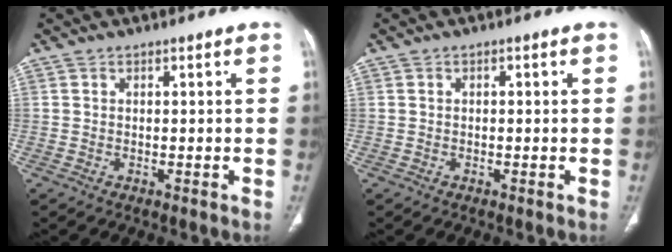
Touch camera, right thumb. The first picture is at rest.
{"total": 0.5, "force": [0.1, 0.3, 0.4], "torque": [-0.003, 0.001, -0.001]}